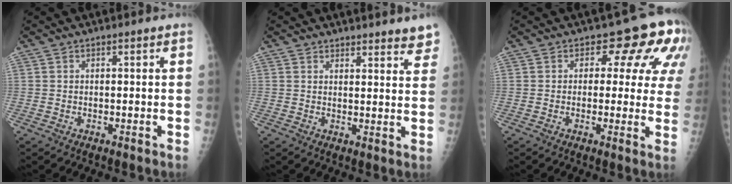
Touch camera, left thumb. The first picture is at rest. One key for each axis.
{"total": 6.0, "fx": 5.5, "fy": 1.6, "fz": 1.9, "tx": 0.007, "ty": -0.030, "tz": 0.055}
{"total": 10.3, "fx": 4.3, "fy": 6.1, "fz": 7.1, "tx": -0.031, "ty": -0.011, "tz": 0.033}